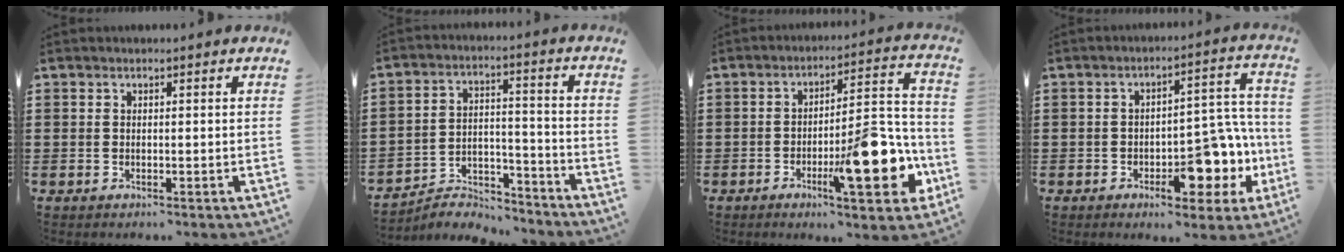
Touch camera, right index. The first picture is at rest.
{"total": 5.3, "force": [-5.1, 1.1, 0.7], "torque": [-0.014, 0.011, -0.101]}
{"total": 14.0, "force": [-5.6, 4.1, 12.2], "torque": [-0.163, -0.001, -0.092]}
{"total": 9.8, "force": [-4.2, 4.7, 7.5], "torque": [-0.086, -0.001, -0.070]}